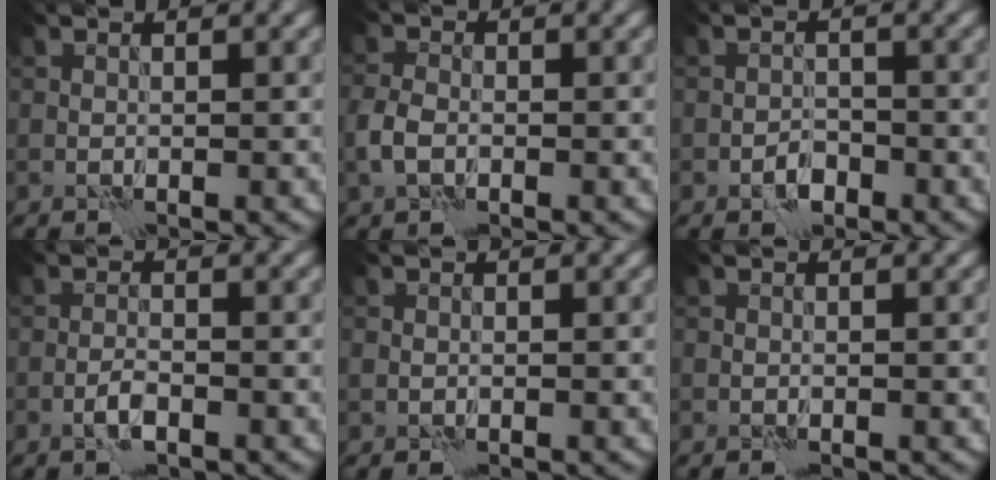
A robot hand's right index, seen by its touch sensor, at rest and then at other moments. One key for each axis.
{"total": 2.6, "fx": -0.9, "fy": 1.8, "fz": 1.7, "tx": -0.041, "ty": 0.001, "tz": -0.025}
{"total": 1.9, "fx": -1.2, "fy": 1.1, "fz": 1.0, "tx": -0.012, "ty": 0.006, "tz": -0.024}
{"total": 1.7, "fx": -1.0, "fy": 0.4, "fz": 1.3, "tx": -0.028, "ty": 0.003, "tz": -0.024}
{"total": 0.8, "fx": -0.1, "fy": 0.7, "fz": 0.2, "tx": -0.003, "ty": -0.005, "tz": -0.001}
{"total": 0.0}